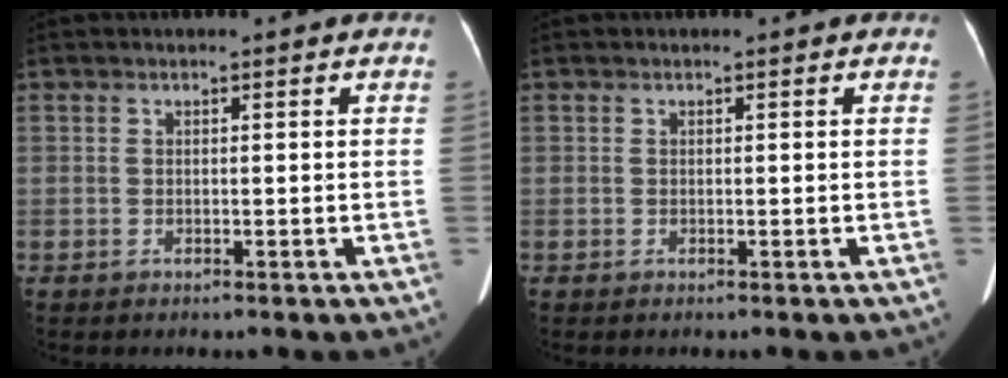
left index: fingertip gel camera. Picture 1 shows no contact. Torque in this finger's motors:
{"motor_torque": [0.20, 0.04, 0.02, 0.01]}